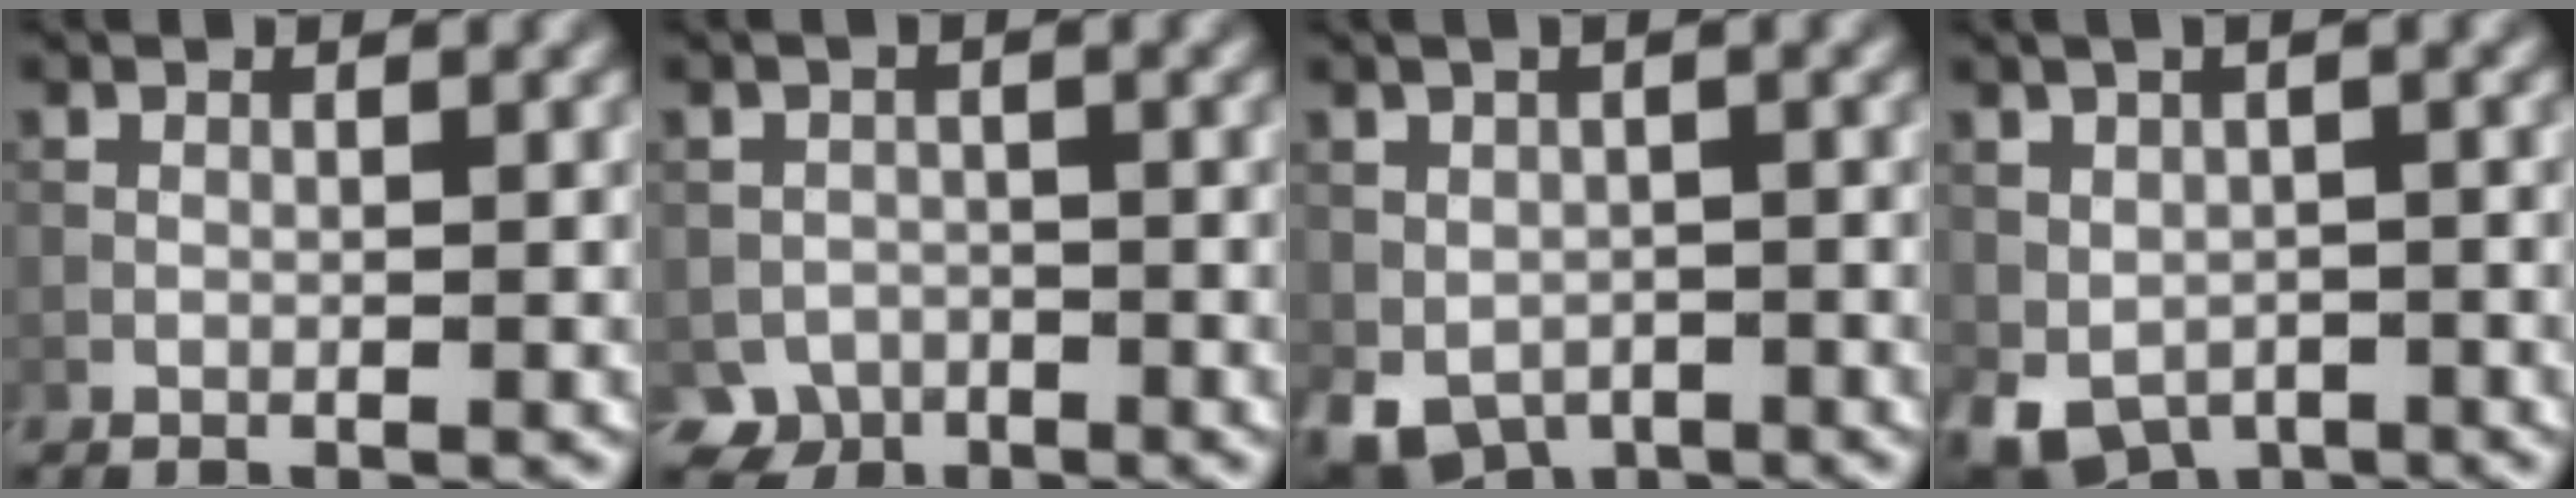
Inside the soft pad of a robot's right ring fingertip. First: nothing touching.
{"total": 3.1, "force": [-1.8, 2.3, 1.0], "torque": [-0.014, -0.005, -0.038]}
{"total": 7.2, "force": [-2.0, 5.0, 4.7], "torque": [-0.076, -0.013, -0.011]}
{"total": 8.2, "force": [-1.3, 5.8, 5.6], "torque": [-0.103, -0.005, 0.000]}